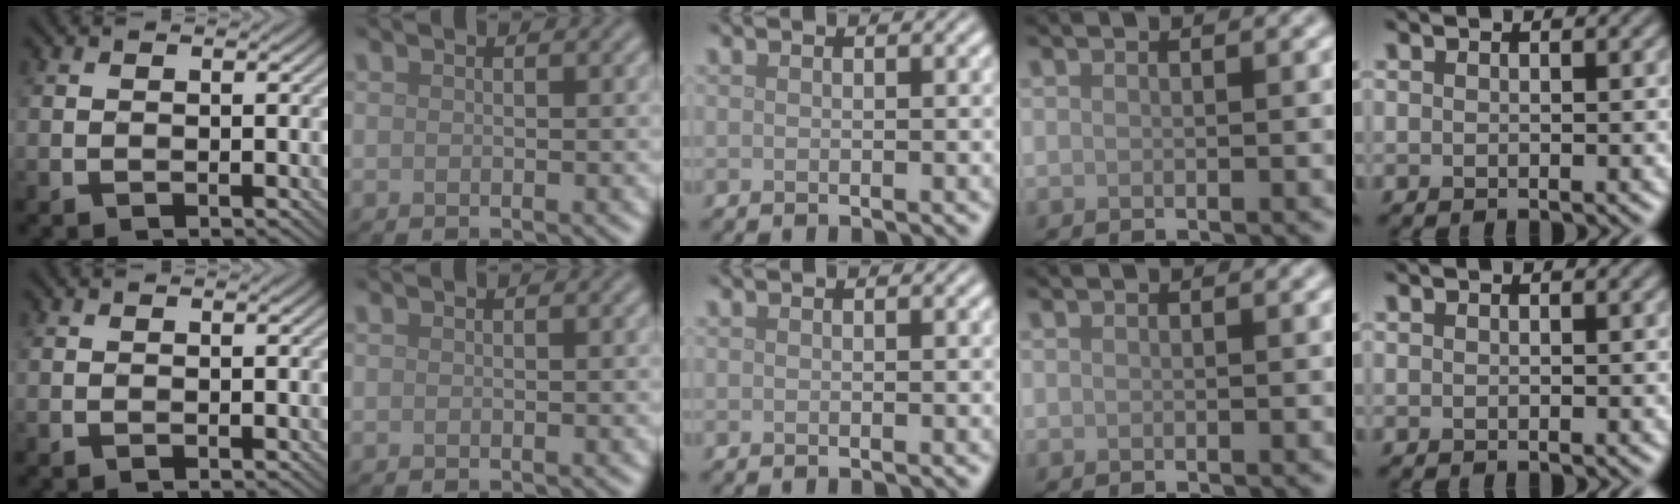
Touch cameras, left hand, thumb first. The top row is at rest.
{}